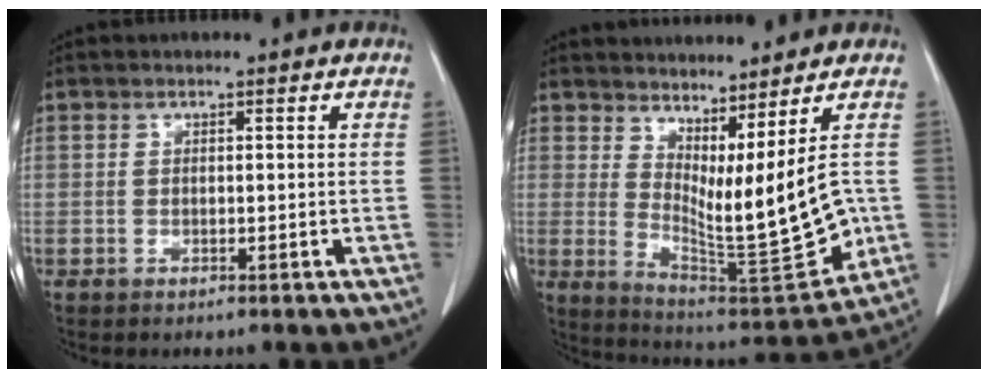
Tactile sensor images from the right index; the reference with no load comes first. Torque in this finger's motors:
{"motor_torque": [1.66, 0.48, 0.50, 0.09]}